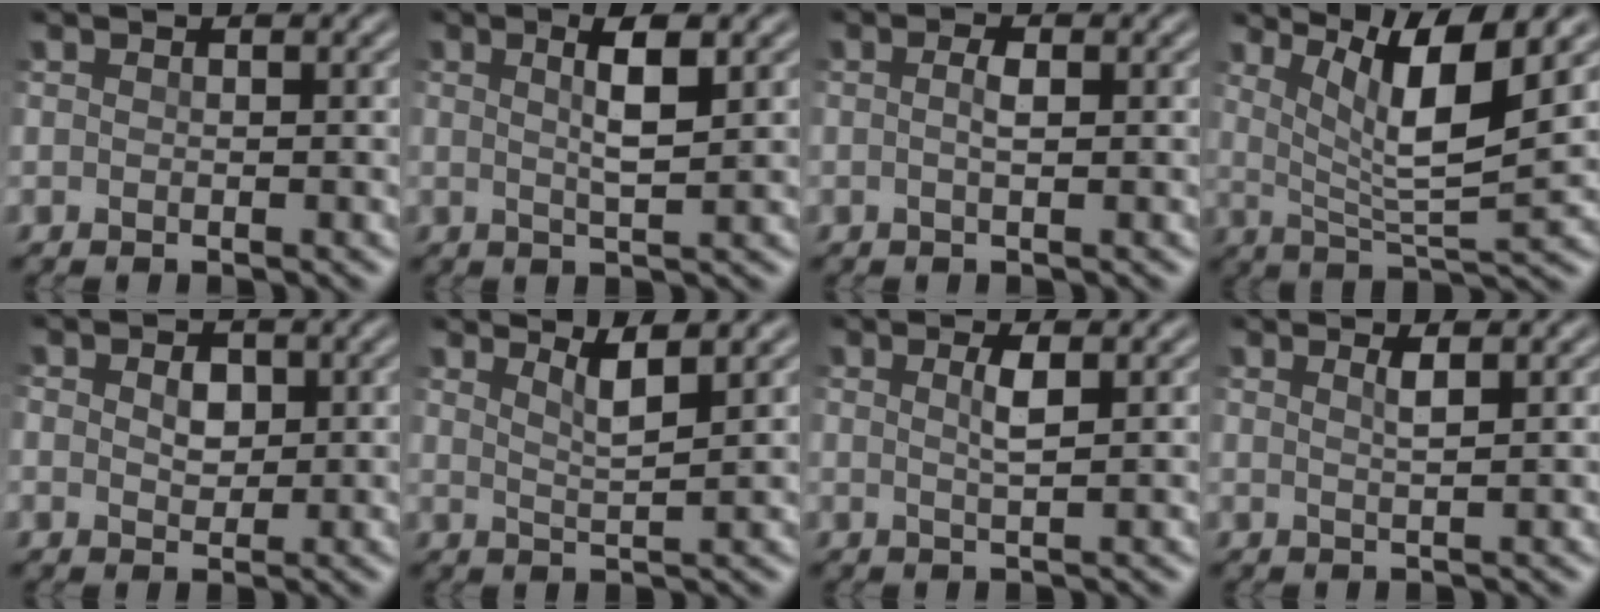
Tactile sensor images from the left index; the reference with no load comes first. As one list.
[{"total": 3.2, "force": [0.7, 0.7, 3.1], "torque": [-0.050, 0.001, 0.012]}, {"total": 1.2, "force": [-0.2, 0.3, 1.1], "torque": [-0.020, -0.002, -0.004]}, {"total": 7.4, "force": [3.6, 1.6, 6.3], "torque": [-0.104, -0.003, 0.068]}, {"total": 1.7, "force": [0.0, 1.4, 1.1], "torque": [-0.024, -0.003, 0.000]}, {"total": 2.3, "force": [1.5, 0.4, 1.7], "torque": [-0.018, -0.003, 0.025]}, {"total": 1.6, "force": [0.2, 0.3, 1.5], "torque": [-0.029, -0.001, 0.002]}, {"total": 1.3, "force": [0.4, 0.4, 1.2], "torque": [-0.014, 0.002, 0.004]}]